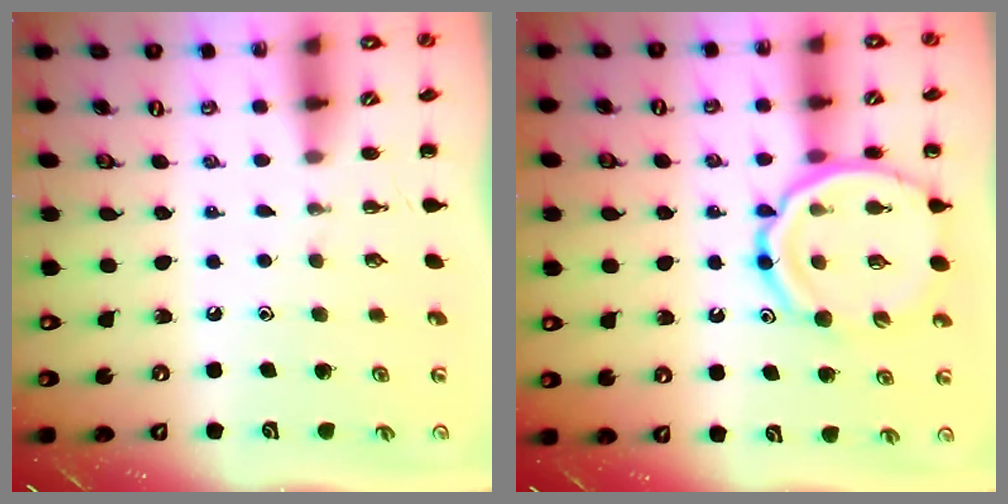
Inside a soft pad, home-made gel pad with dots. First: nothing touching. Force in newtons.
{"total": 16.0, "press": 15.7, "slide": 3.2}